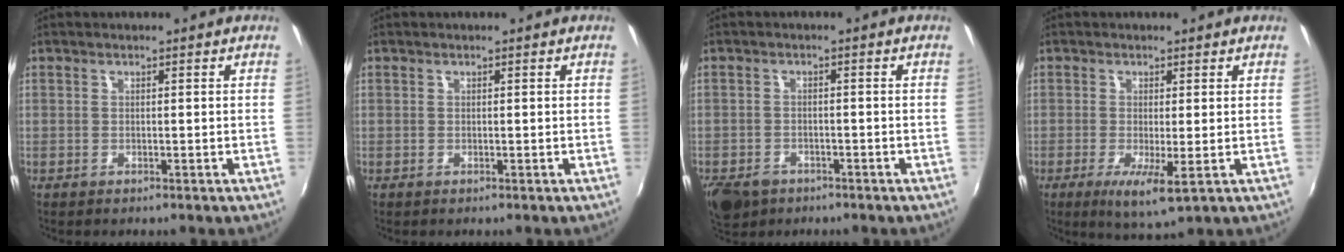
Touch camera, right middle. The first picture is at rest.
{"total": 0.0}
{"total": 7.2, "force": [-4.6, 4.6, 3.1], "torque": [-0.082, -0.013, -0.076]}
{"total": 5.2, "force": [-1.5, 1.2, 4.8], "torque": [-0.095, -0.020, -0.024]}